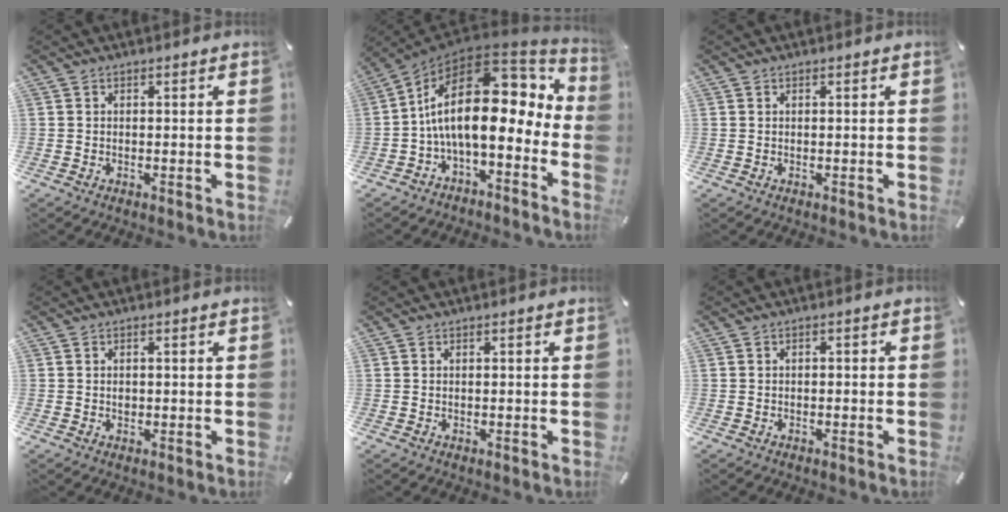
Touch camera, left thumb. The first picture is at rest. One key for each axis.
{"total": 20.7, "fx": 3.1, "fy": 10.1, "fz": 17.7, "tx": -0.335, "ty": -0.040, "tz": 0.052}
{"total": 0.0}
{"total": 1.1, "fx": 0.0, "fy": 0.8, "fz": 0.8, "tx": -0.018, "ty": 0.005, "tz": -0.003}
{"total": 0.0}
{"total": 1.2, "fx": -1.0, "fy": 0.5, "fz": 0.5, "tx": -0.010, "ty": 0.004, "tz": -0.020}